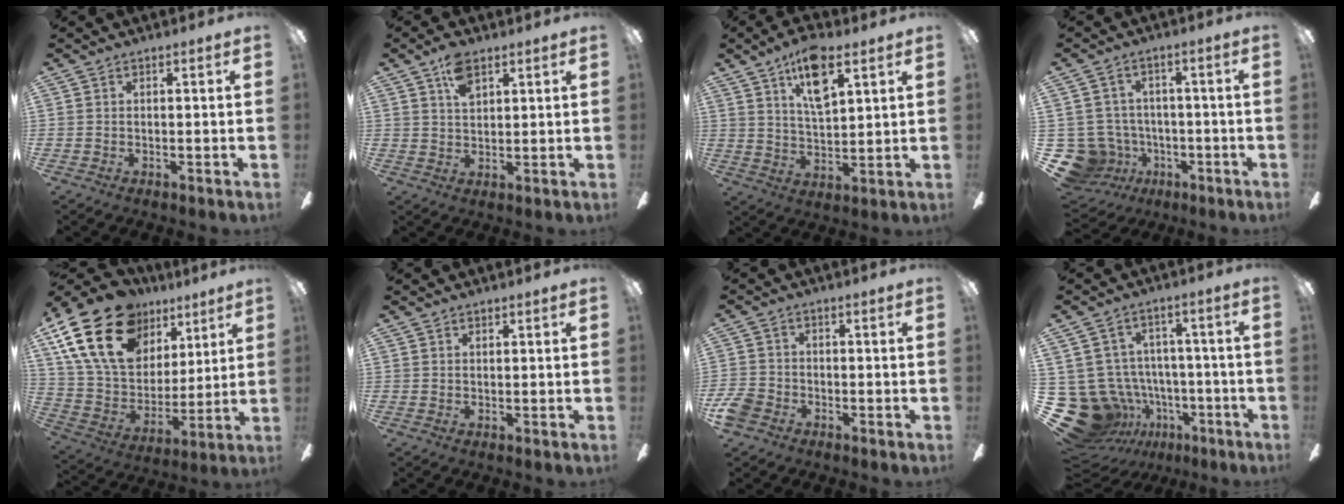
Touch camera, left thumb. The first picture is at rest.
{"total": 6.3, "force": [3.6, 3.4, 4.0], "torque": [-0.071, -0.001, 0.064]}
{"total": 11.4, "force": [7.0, 4.3, 7.9], "torque": [-0.132, -0.022, 0.121]}
{"total": 11.2, "force": [-3.5, 10.0, 3.6], "torque": [-0.127, 0.019, -0.055]}
{"total": 25.4, "force": [13.8, 16.1, 14.1], "torque": [-0.273, -0.064, 0.259]}
{"total": 0.7, "force": [0.6, 0.4, 0.2], "torque": [-0.003, 0.001, 0.011]}
{"total": 4.9, "force": [-2.8, 3.5, 1.9], "torque": [-0.045, 0.015, -0.053]}
{"total": 16.0, "force": [-5.9, 13.7, 5.9], "torque": [-0.155, 0.031, -0.064]}